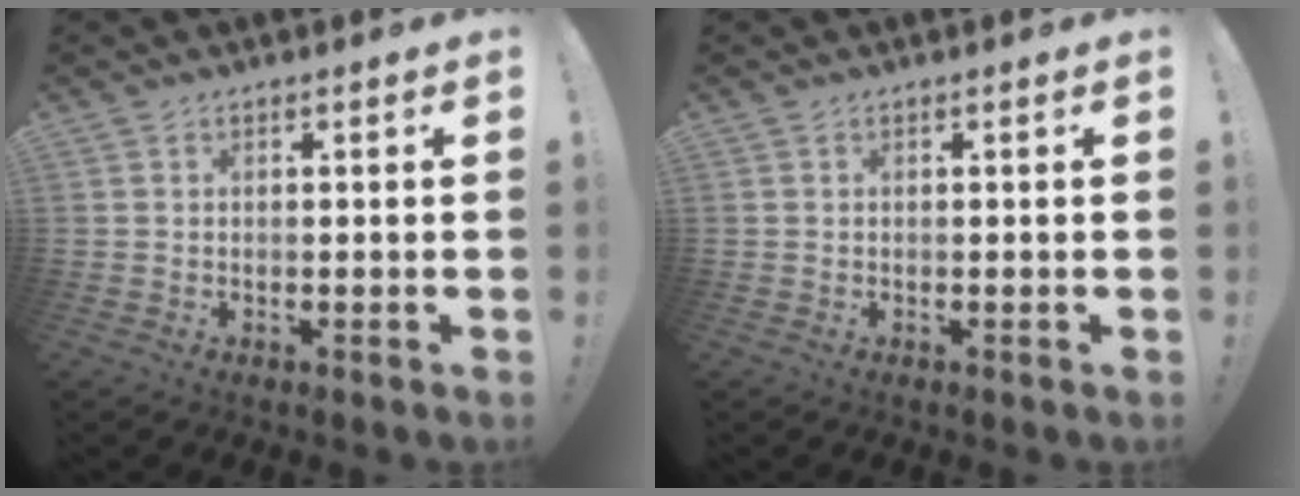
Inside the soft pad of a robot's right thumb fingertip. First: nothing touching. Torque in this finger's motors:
{"motor_torque": [0.00, 0.00, 0.00, 0.00, 0.00]}